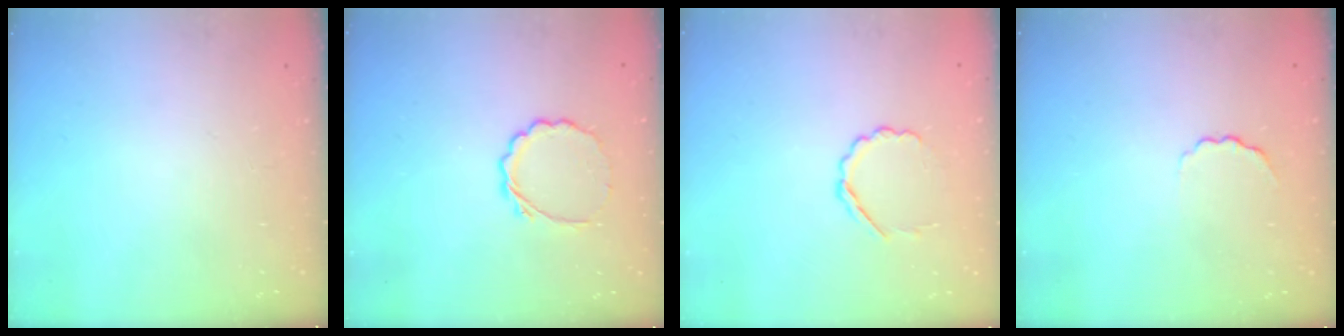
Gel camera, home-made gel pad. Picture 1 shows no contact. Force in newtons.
{"total": 4.2, "press": 4.0, "slide": 1.3}
{"total": 4.1, "press": 3.8, "slide": 1.4}
{"total": 2.5, "press": 2.4, "slide": 0.6}